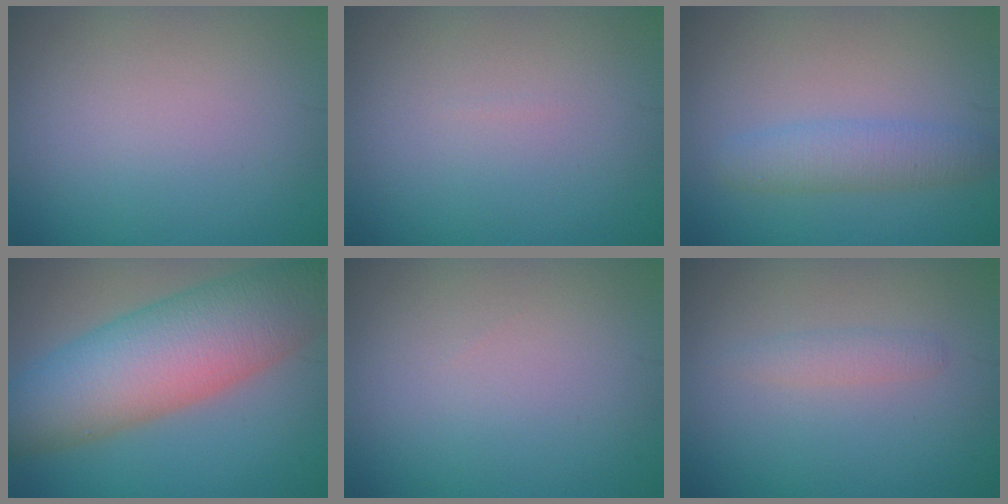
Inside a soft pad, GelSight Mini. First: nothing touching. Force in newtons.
{"total": 0.0}
{"total": 2.7, "press": 2.7, "slide": 0.2}
{"total": 10.6, "press": 10.6, "slide": 0.5}
{"total": 0.0}
{"total": 1.3, "press": 1.3, "slide": 0.1}